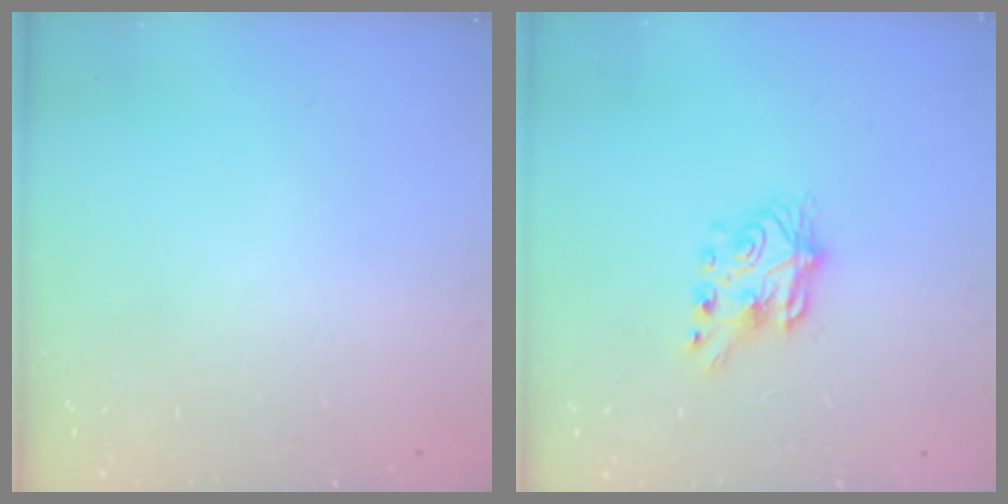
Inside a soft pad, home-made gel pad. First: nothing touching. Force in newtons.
{"total": 6.9, "press": 6.9, "slide": 0.3}